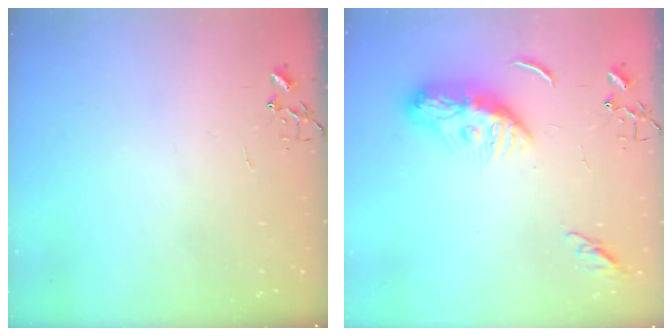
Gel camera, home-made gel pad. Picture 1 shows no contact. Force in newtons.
{"total": 10.8, "press": 10.7, "slide": 1.0}